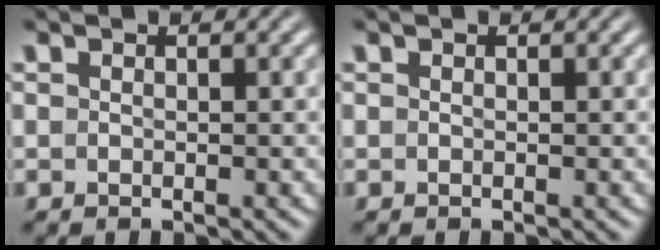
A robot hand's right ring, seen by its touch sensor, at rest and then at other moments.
{"total": 0.0}